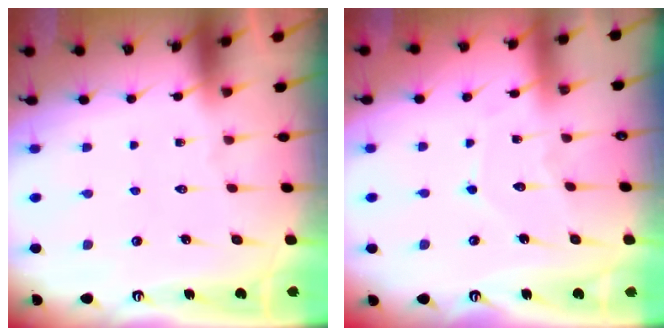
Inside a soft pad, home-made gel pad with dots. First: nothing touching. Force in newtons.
{"total": 5.2, "press": 5.2, "slide": 0.7}